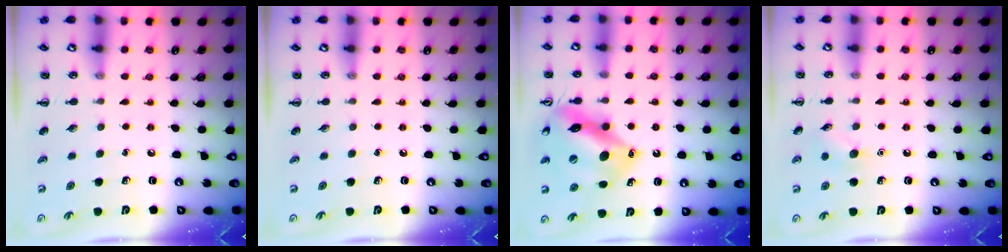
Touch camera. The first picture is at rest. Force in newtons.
{"total": 0.0}
{"total": 16.1, "press": 15.8, "slide": 2.7}
{"total": 8.0, "press": 7.7, "slide": 2.1}